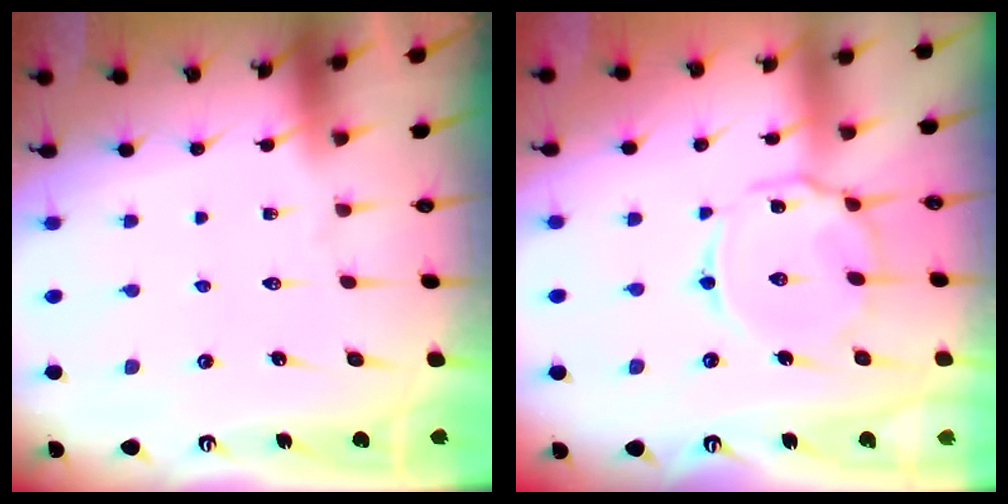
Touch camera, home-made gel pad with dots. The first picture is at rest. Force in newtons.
{"total": 10.0, "press": 10.0, "slide": 0.8}